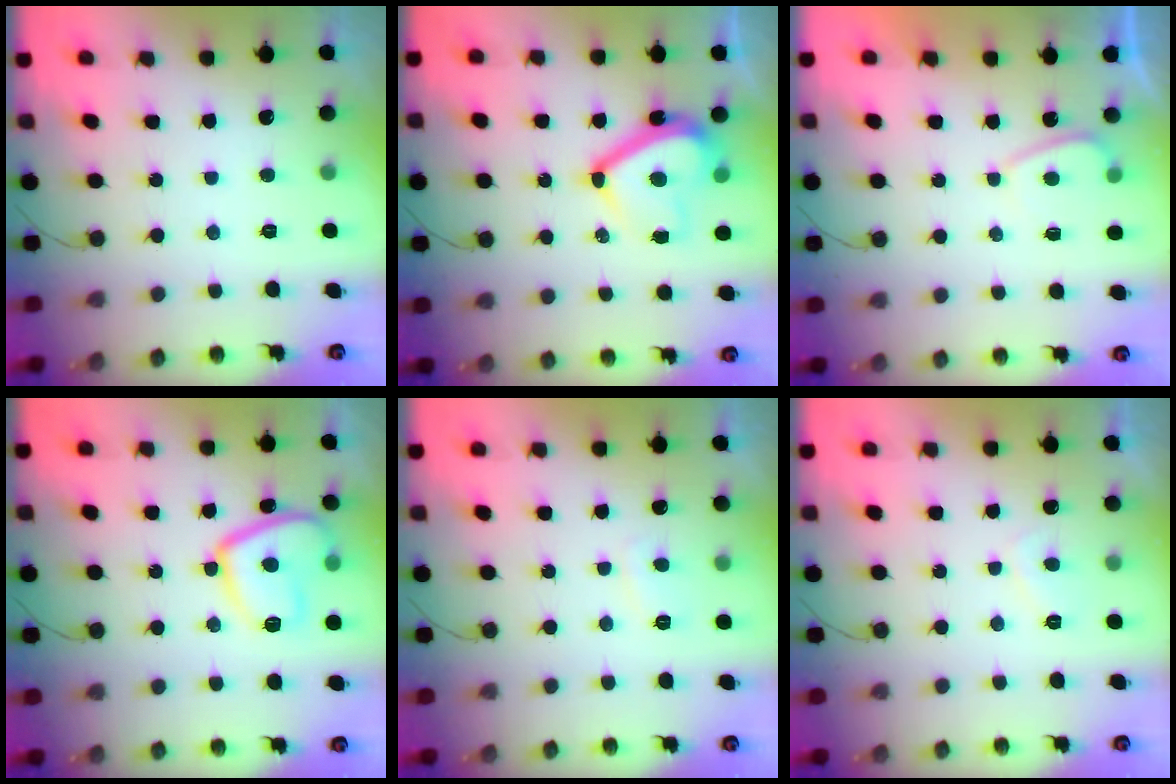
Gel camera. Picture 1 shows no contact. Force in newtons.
{"total": 13.1, "press": 12.8, "slide": 2.4}
{"total": 1.2, "press": 1.0, "slide": 0.6}
{"total": 12.9, "press": 12.9, "slide": 1.3}
{"total": 2.2, "press": 2.1, "slide": 0.8}
{"total": 2.1, "press": 2.0, "slide": 0.8}